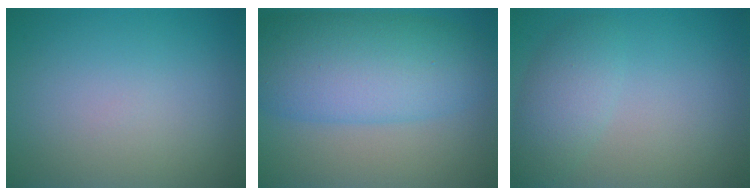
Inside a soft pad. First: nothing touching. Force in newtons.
{"total": 9.2, "press": 9.2, "slide": 0.2}
{"total": 3.0, "press": 3.0, "slide": 0.1}